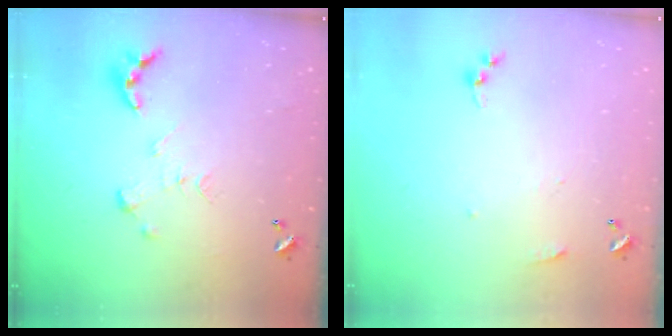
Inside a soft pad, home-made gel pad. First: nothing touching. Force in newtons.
{"total": 3.8, "press": 3.8, "slide": 0.5}